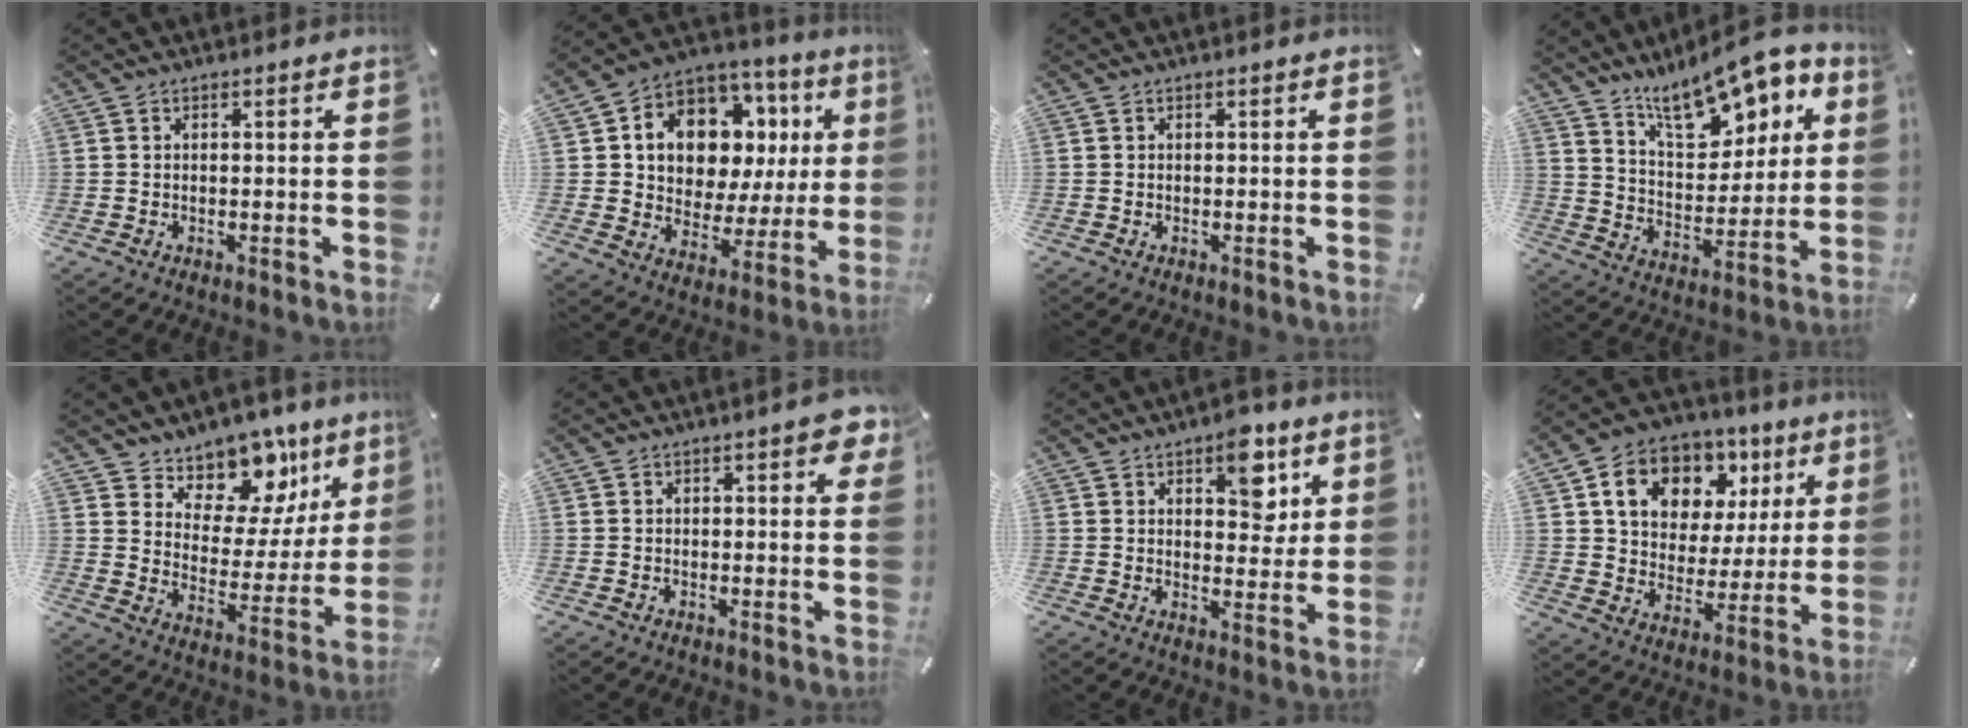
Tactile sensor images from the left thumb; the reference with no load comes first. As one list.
[{"total": 12.3, "force": [4.7, 9.7, 6.1], "torque": [-0.106, -0.038, 0.091]}, {"total": 0.0}, {"total": 16.0, "force": [11.6, 7.3, 8.3], "torque": [-0.137, -0.067, 0.201]}, {"total": 12.1, "force": [9.3, 7.4, 2.0], "torque": [-0.026, -0.100, 0.166]}, {"total": 4.3, "force": [1.7, 1.7, 3.5], "torque": [-0.047, -0.002, 0.024]}, {"total": 9.5, "force": [5.2, 5.6, 5.7], "torque": [-0.047, -0.028, 0.082]}, {"total": 14.3, "force": [7.1, 10.8, 6.3], "torque": [-0.108, -0.029, 0.131]}]